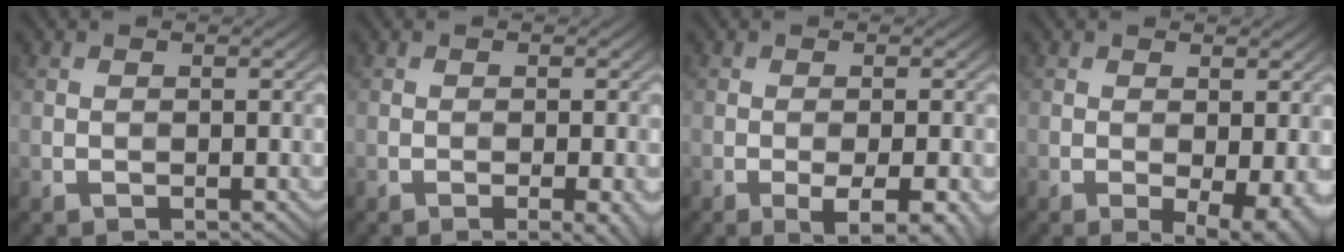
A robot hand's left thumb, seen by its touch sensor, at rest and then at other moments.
{"total": 2.5, "force": [-1.0, 0.4, 2.2], "torque": [-0.033, 0.001, -0.017]}
{"total": 5.1, "force": [-2.3, 1.3, 4.4], "torque": [-0.069, -0.002, -0.028]}
{"total": 4.7, "force": [-1.0, 1.8, 4.2], "torque": [-0.057, -0.008, -0.011]}